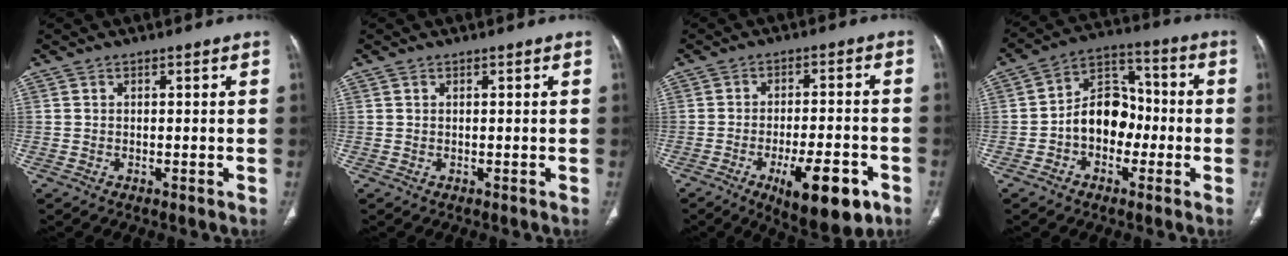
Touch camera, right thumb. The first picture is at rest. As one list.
[{"total": 0.0}, {"total": 13.7, "force": [-6.4, 4.6, 11.1], "torque": [-0.154, 0.017, -0.086]}, {"total": 11.2, "force": [-2.2, 8.3, 7.2], "torque": [-0.081, 0.042, -0.049]}]